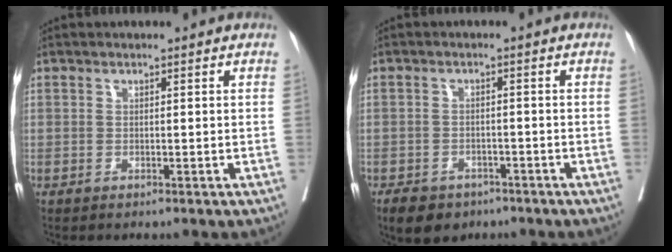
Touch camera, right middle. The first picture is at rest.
{"total": 5.8, "force": [-4.2, 3.4, 2.0], "torque": [-0.029, 0.000, -0.061]}